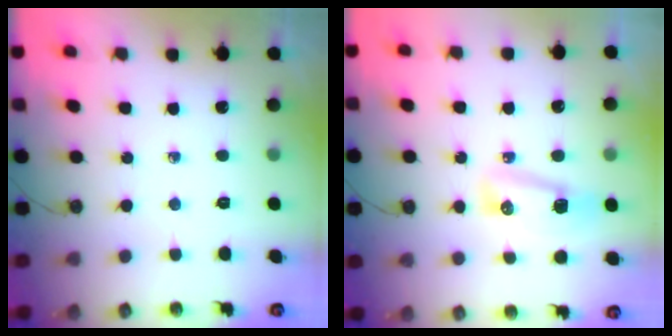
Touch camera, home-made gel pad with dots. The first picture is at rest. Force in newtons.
{"total": 16.3, "press": 10.8, "slide": 12.2}